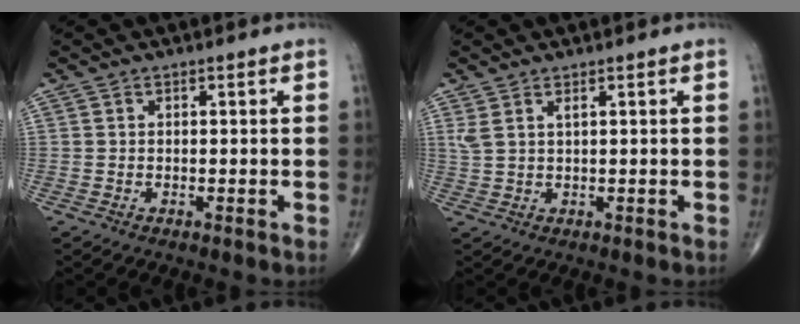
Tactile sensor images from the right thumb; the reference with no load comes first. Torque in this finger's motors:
{"motor_torque": [0.16, -0.10, 0.32, 0.30, 0.01]}